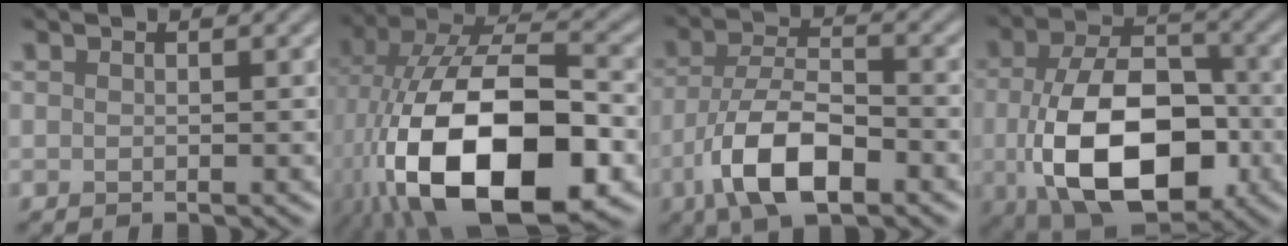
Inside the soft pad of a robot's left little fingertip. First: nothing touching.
{"total": 17.7, "force": [-5.5, 9.0, 14.2], "torque": [-0.267, -0.016, -0.087]}
{"total": 8.0, "force": [-3.7, 3.4, 6.2], "torque": [-0.122, -0.002, -0.078]}
{"total": 12.9, "force": [-2.6, 7.7, 10.0], "torque": [-0.178, -0.030, -0.039]}